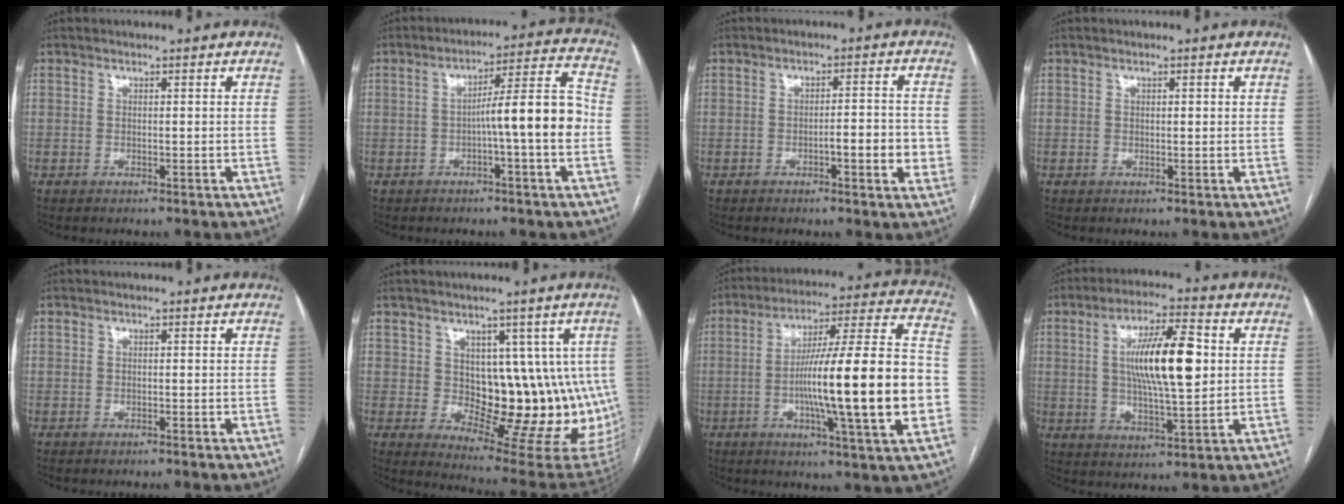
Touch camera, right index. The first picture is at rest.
{"total": 9.9, "force": [-1.9, -0.1, 9.7], "torque": [-0.141, 0.024, -0.032]}
{"total": 5.8, "force": [-1.5, 1.1, 5.5], "torque": [-0.072, 0.004, -0.020]}
{"total": 0.9, "force": [0.4, 0.3, 0.8], "torque": [-0.011, 0.001, 0.003]}
{"total": 0.0}
{"total": 15.5, "force": [1.0, 8.6, 12.8], "torque": [-0.141, 0.006, 0.031]}
{"total": 22.8, "force": [-4.0, 0.8, 22.5], "torque": [-0.323, 0.010, -0.066]}
{"total": 13.1, "force": [2.0, 2.6, 12.7], "torque": [-0.223, 0.010, 0.034]}